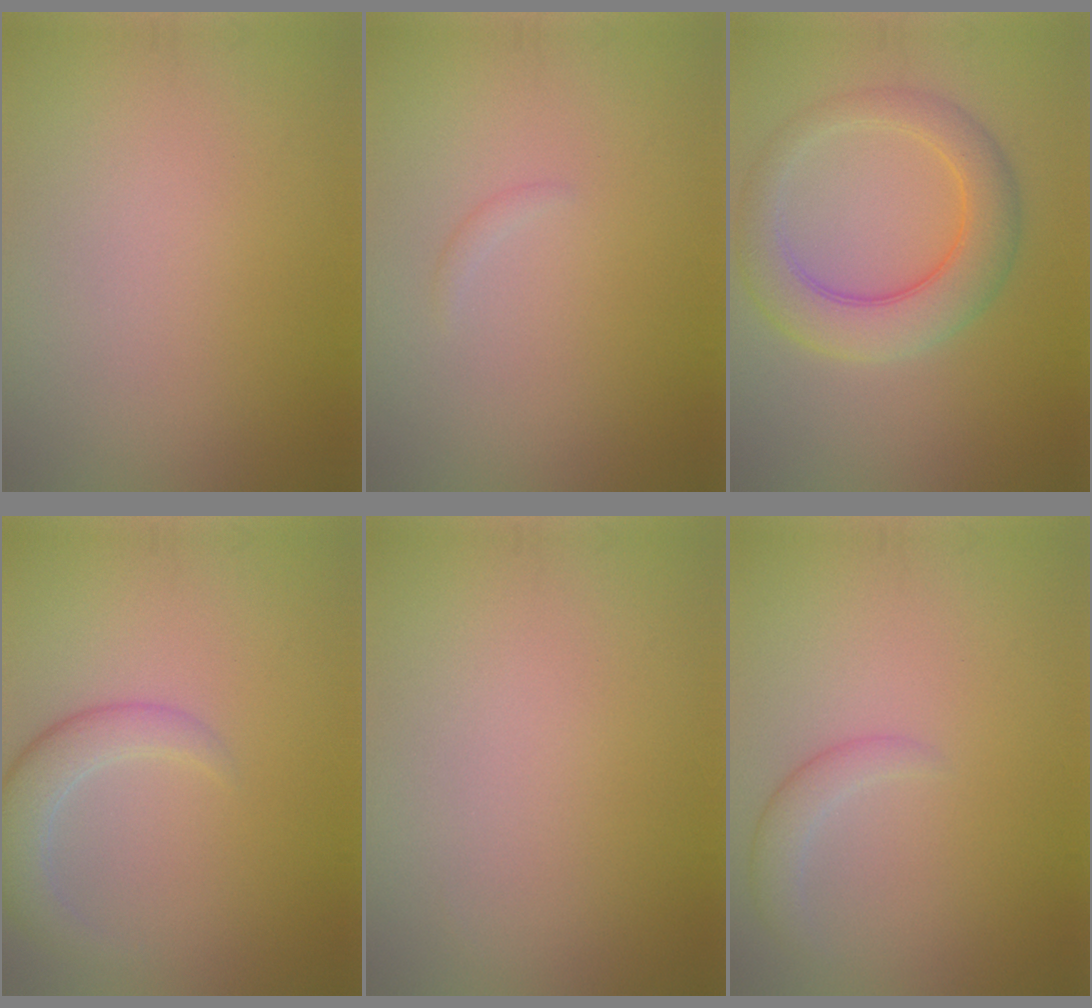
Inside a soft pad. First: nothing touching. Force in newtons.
{"total": 0.5, "press": 0.5, "slide": 0.0}
{"total": 5.4, "press": 5.4, "slide": 0.0}
{"total": 3.4, "press": 3.4, "slide": 0.4}
{"total": 0.0}
{"total": 1.8, "press": 1.8, "slide": 0.0}